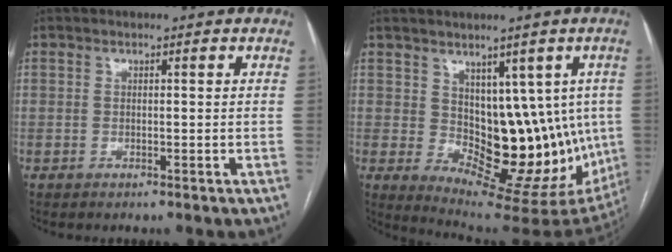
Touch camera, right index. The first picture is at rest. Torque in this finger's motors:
{"motor_torque": [1.01, 0.64, 0.31, 0.05]}